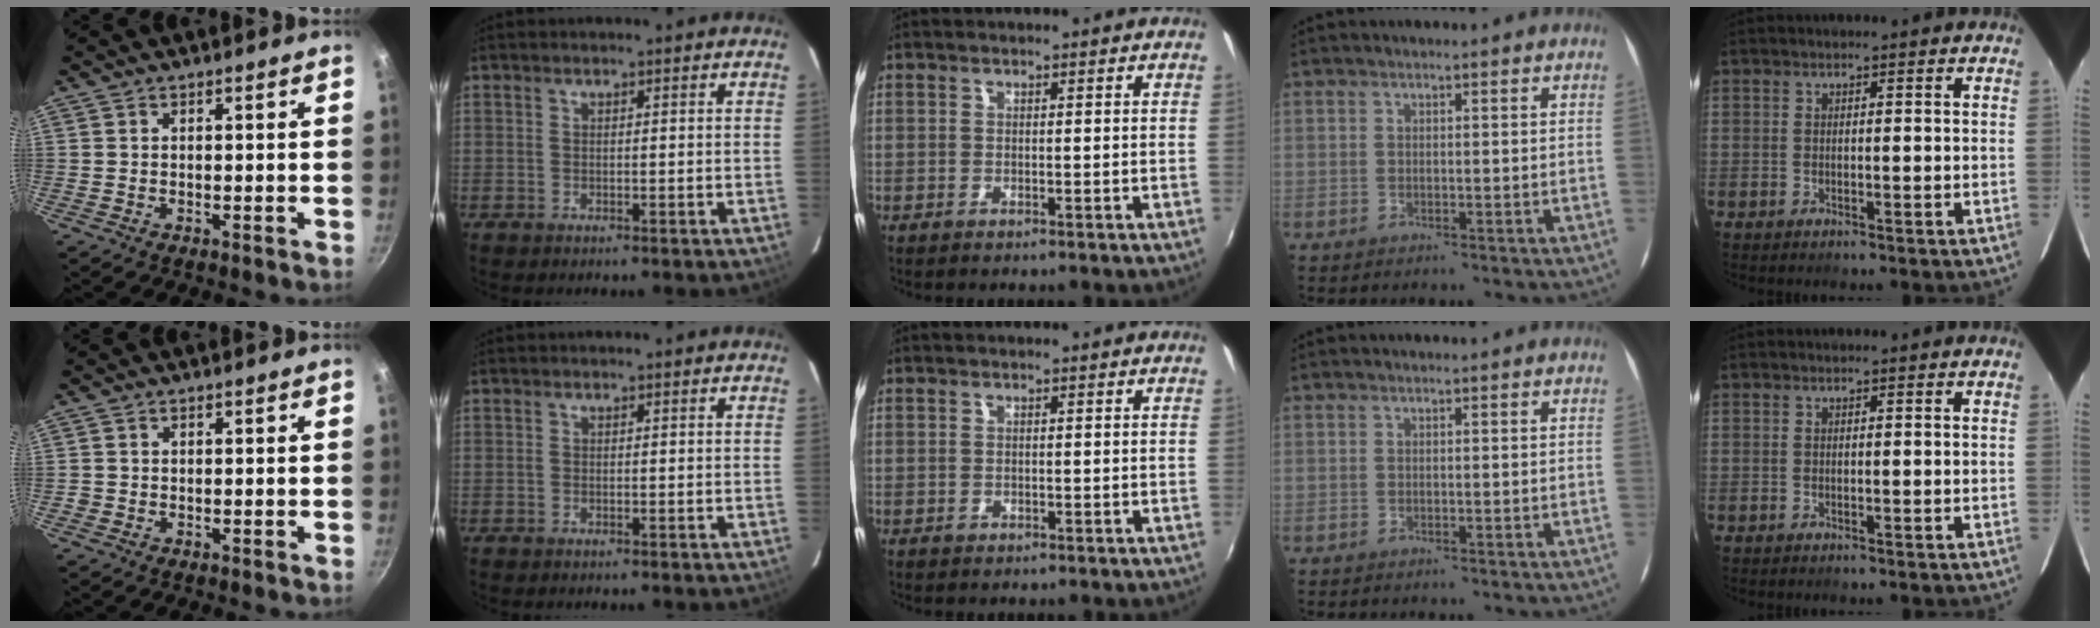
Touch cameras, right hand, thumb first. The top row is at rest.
{"thumb": {"total": 0.7, "force": [-0.3, 0.6, 0.1], "torque": [-0.002, 0.001, -0.006]}, "middle": {"total": 0.6, "force": [-0.3, 0.5, 0.1], "torque": [-0.001, -0.003, -0.005]}}